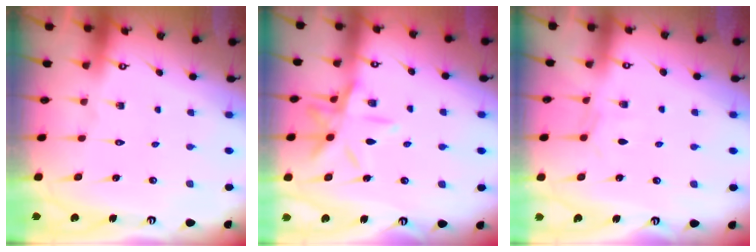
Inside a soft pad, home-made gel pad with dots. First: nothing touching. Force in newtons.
{"total": 12.3, "press": 12.2, "slide": 0.9}
{"total": 3.0, "press": 2.9, "slide": 0.4}